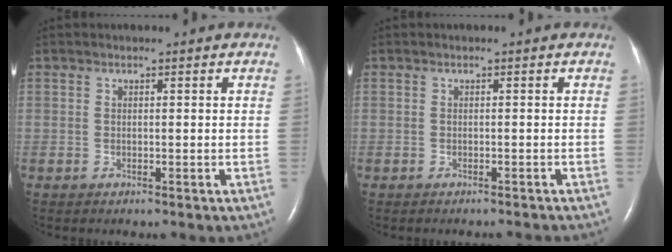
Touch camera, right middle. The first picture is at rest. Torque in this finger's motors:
{"motor_torque": [-0.31, 0.02, -0.11, -0.03]}